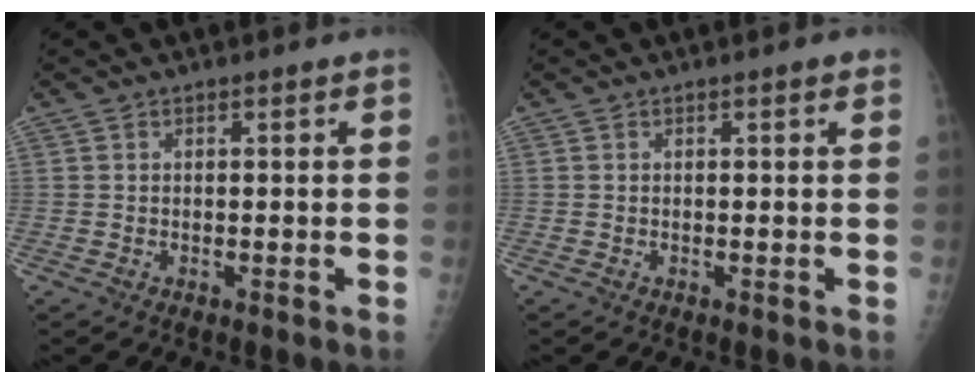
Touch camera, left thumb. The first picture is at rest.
{"total": 0.8, "force": [0.5, 0.2, 0.6], "torque": [-0.008, 0.000, 0.003]}